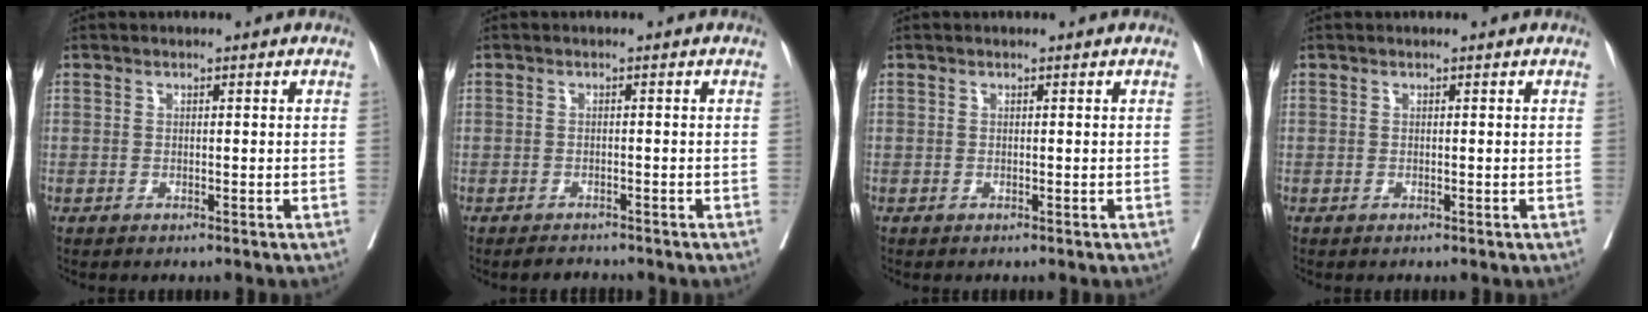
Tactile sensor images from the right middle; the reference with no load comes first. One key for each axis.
{"total": 1.8, "fx": -1.7, "fy": 0.6, "fz": 0.2, "tx": -0.005, "ty": -0.004, "tz": -0.024}
{"total": 0.0}
{"total": 0.0}